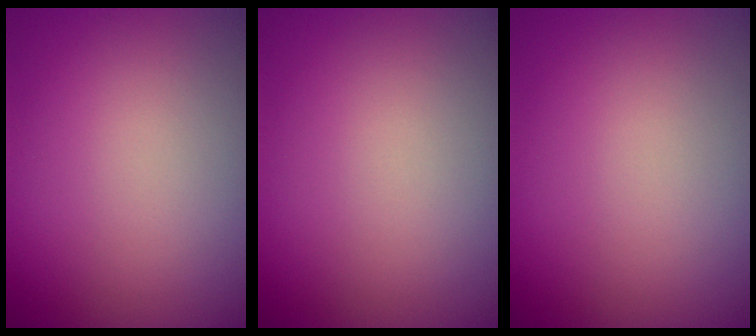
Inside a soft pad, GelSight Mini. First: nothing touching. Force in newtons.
{"total": 0.0}
{"total": 0.0}